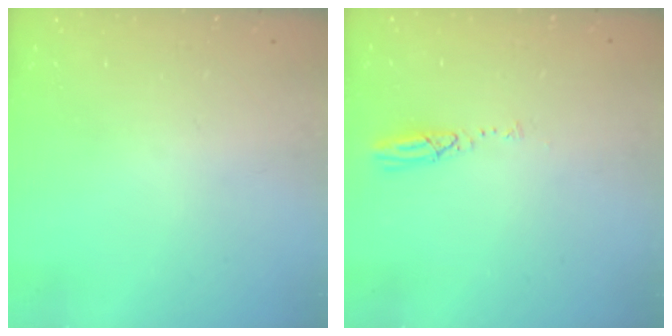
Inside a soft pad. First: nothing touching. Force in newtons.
{"total": 3.6, "press": 3.6, "slide": 0.2}